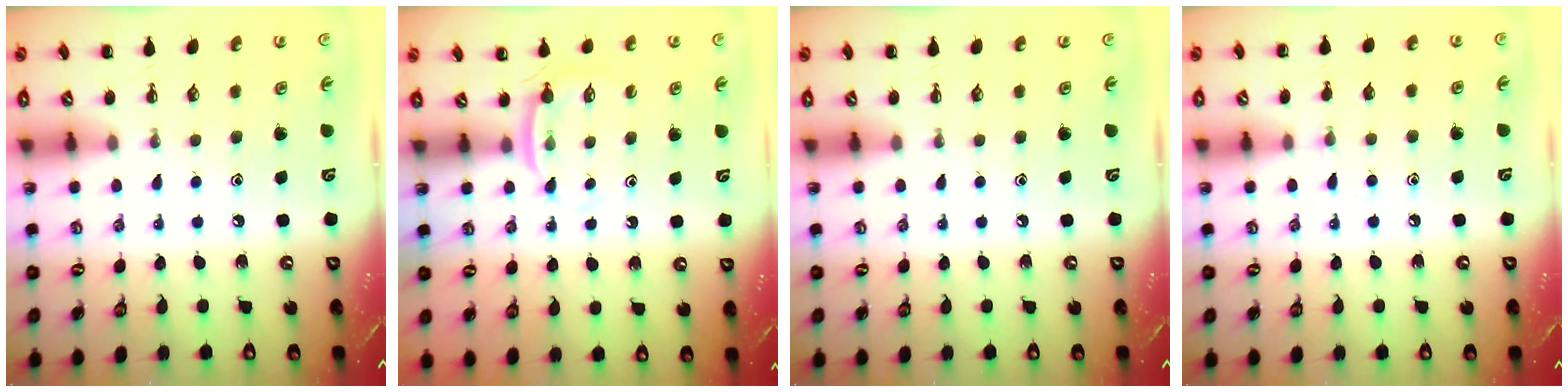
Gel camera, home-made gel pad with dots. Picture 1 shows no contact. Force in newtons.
{"total": 4.1, "press": 3.9, "slide": 1.1}
{"total": 0.0}
{"total": 3.5, "press": 3.3, "slide": 1.1}